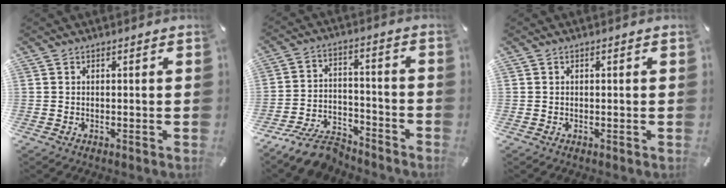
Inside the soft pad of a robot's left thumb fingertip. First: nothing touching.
{"total": 10.1, "force": [-8.5, 4.0, 3.7], "torque": [-0.059, 0.046, -0.161]}
{"total": 0.6, "force": [-0.1, 0.2, 0.5], "torque": [-0.009, 0.001, -0.002]}